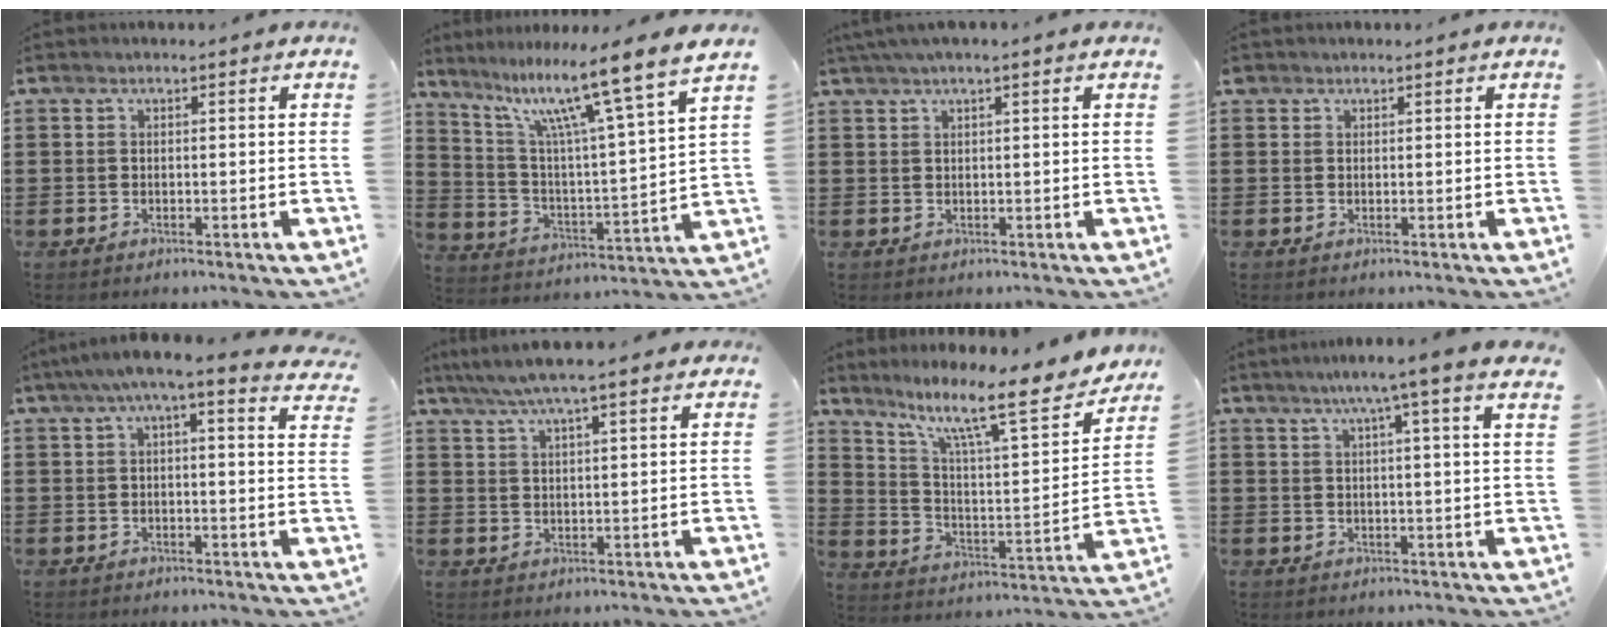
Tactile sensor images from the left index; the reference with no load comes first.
{"total": 12.5, "force": [9.1, 0.2, 8.5], "torque": [-0.180, -0.060, 0.140]}
{"total": 1.6, "force": [1.0, 0.0, 1.3], "torque": [-0.026, 0.002, 0.017]}
{"total": 0.9, "force": [0.7, 0.6, 0.1], "torque": [-0.005, 0.003, 0.014]}
{"total": 5.0, "force": [3.7, 0.0, 3.3], "torque": [-0.078, -0.010, 0.061]}
{"total": 5.9, "force": [4.7, 0.4, 3.5], "torque": [-0.081, -0.009, 0.082]}
{"total": 13.5, "force": [9.9, 2.0, 9.0], "torque": [-0.176, -0.060, 0.155]}
{"total": 5.7, "force": [4.0, -1.0, 3.9], "torque": [-0.087, -0.009, 0.065]}